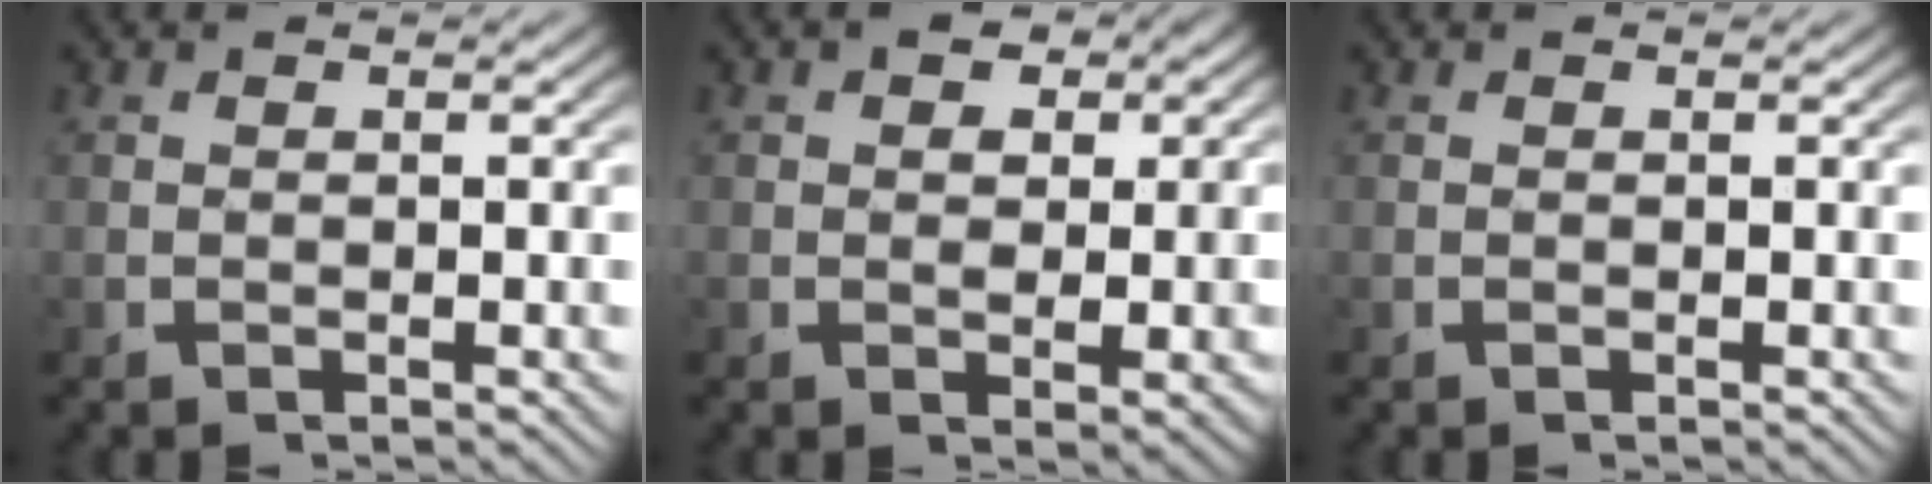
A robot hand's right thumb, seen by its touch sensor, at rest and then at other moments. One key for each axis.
{"total": 4.4, "fx": 1.0, "fy": 3.2, "fz": 2.7, "tx": -0.041, "ty": -0.021, "tz": 0.021}
{"total": 0.0}